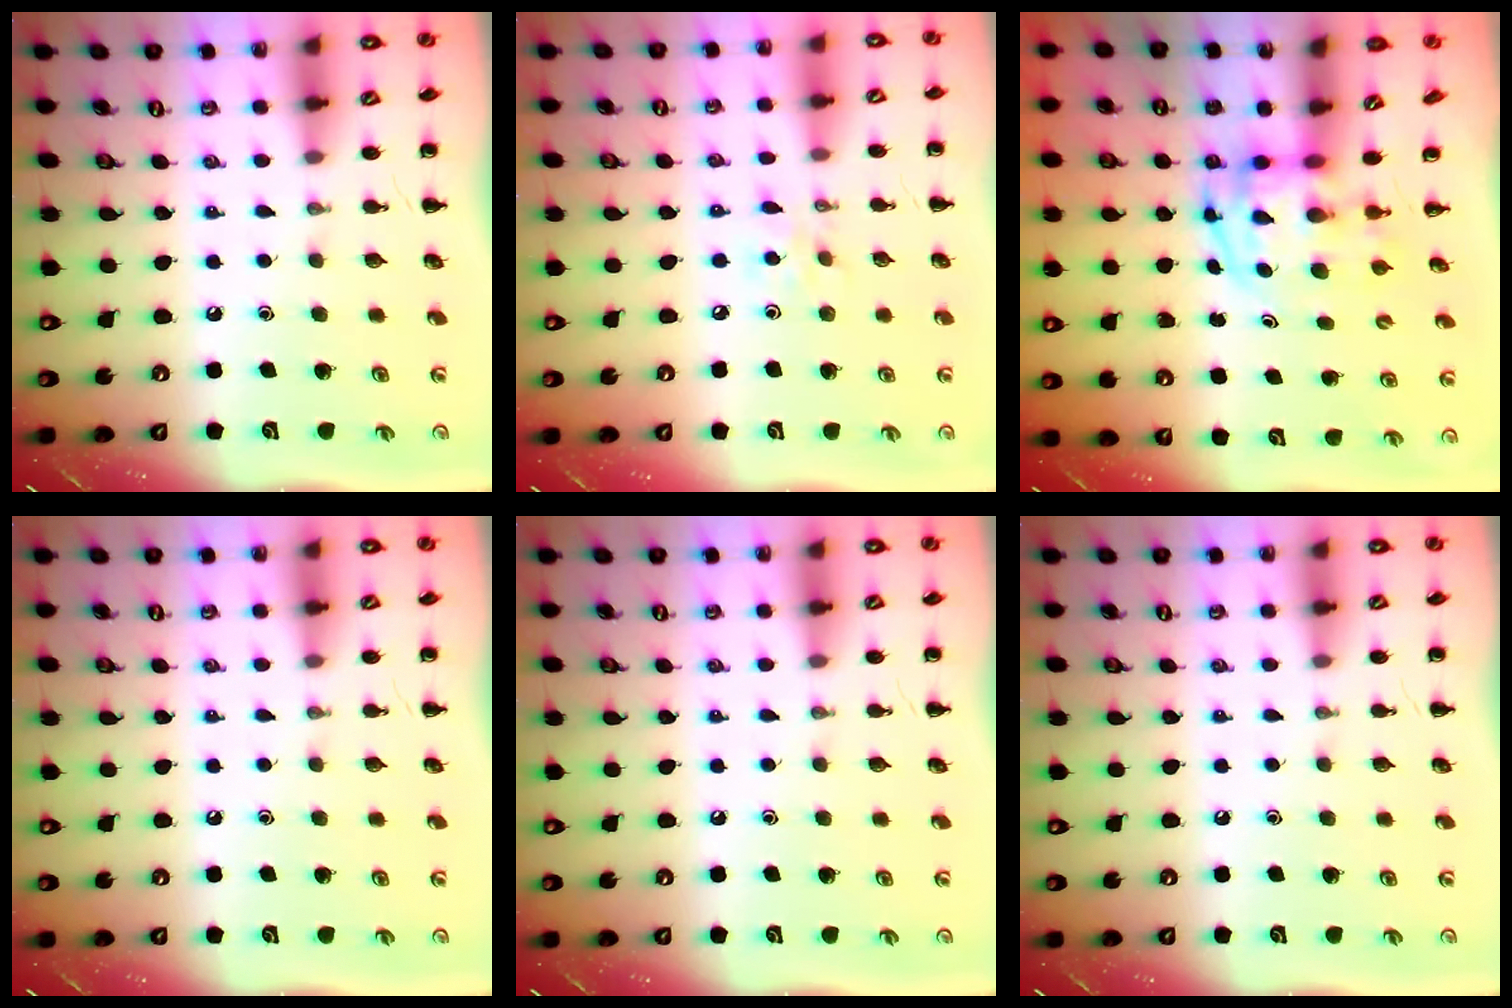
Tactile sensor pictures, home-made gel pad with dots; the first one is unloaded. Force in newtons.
{"total": 3.5, "press": 3.3, "slide": 1.1}
{"total": 3.9, "press": 3.8, "slide": 0.6}
{"total": 0.0}
{"total": 0.0}
{"total": 0.0}